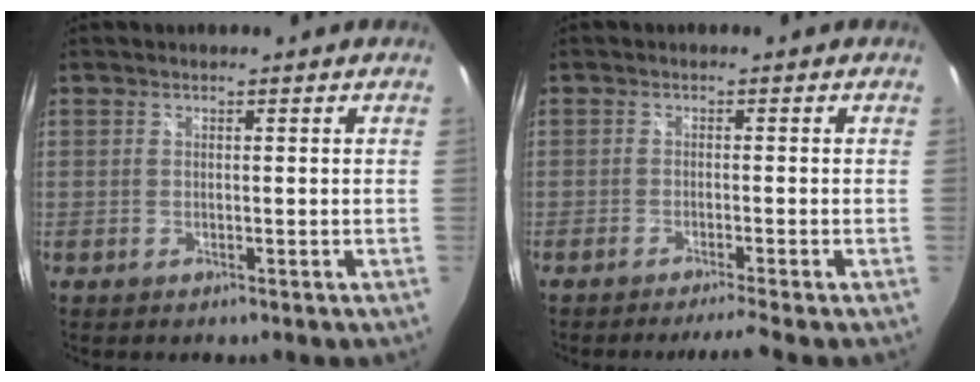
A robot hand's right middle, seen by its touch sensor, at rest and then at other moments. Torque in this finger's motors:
{"motor_torque": [0.11, -0.15, 0.03, 0.01]}